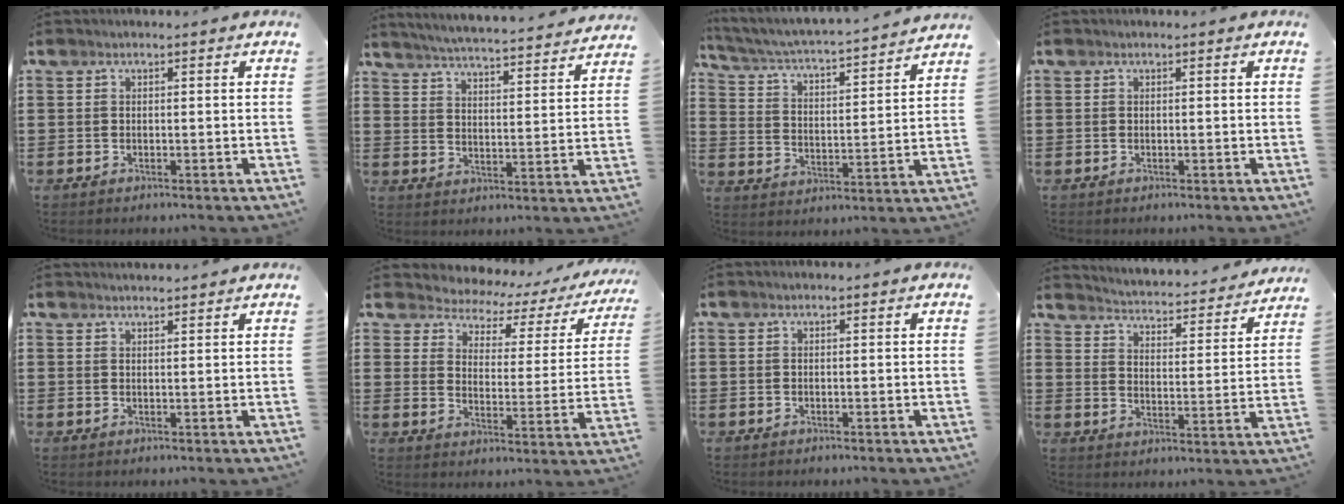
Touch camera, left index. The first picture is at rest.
{"total": 4.8, "force": [4.6, -0.7, 1.0], "torque": [-0.042, -0.040, 0.074]}
{"total": 3.3, "force": [3.1, -0.3, 1.1], "torque": [-0.042, -0.034, 0.042]}
{"total": 0.0}
{"total": 1.3, "force": [1.3, 0.0, 0.1], "torque": [-0.004, 0.001, 0.026]}
{"total": 2.9, "force": [2.6, 1.3, 0.4], "torque": [-0.031, -0.022, 0.034]}
{"total": 0.0}
{"total": 3.2, "force": [3.1, -0.3, 0.0], "torque": [-0.022, -0.034, 0.045]}